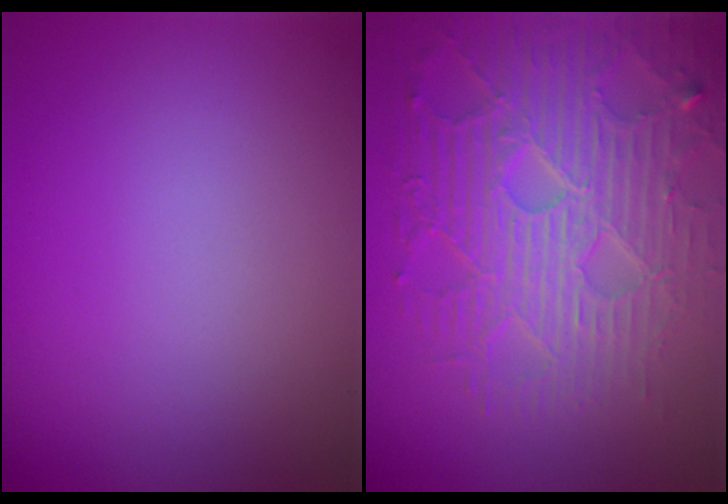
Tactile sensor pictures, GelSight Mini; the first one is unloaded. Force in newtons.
{"total": 7.4, "press": 5.9, "slide": 4.4}